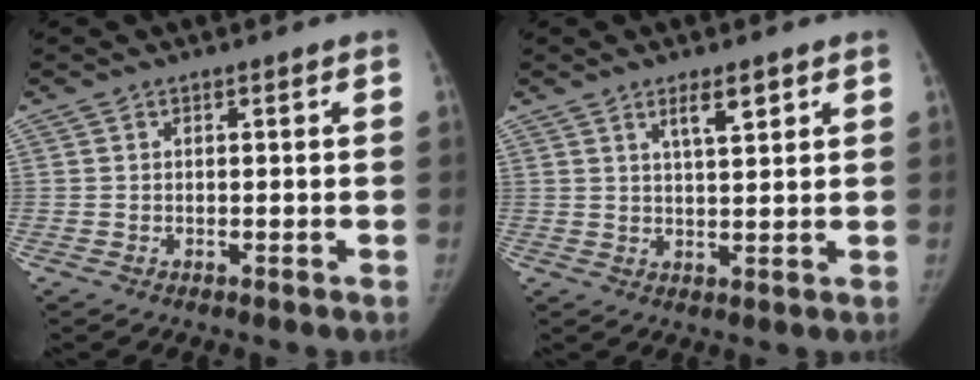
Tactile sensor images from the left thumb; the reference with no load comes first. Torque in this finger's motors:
{"motor_torque": [-0.05, 0.10, 0.66, -0.21, -0.04]}